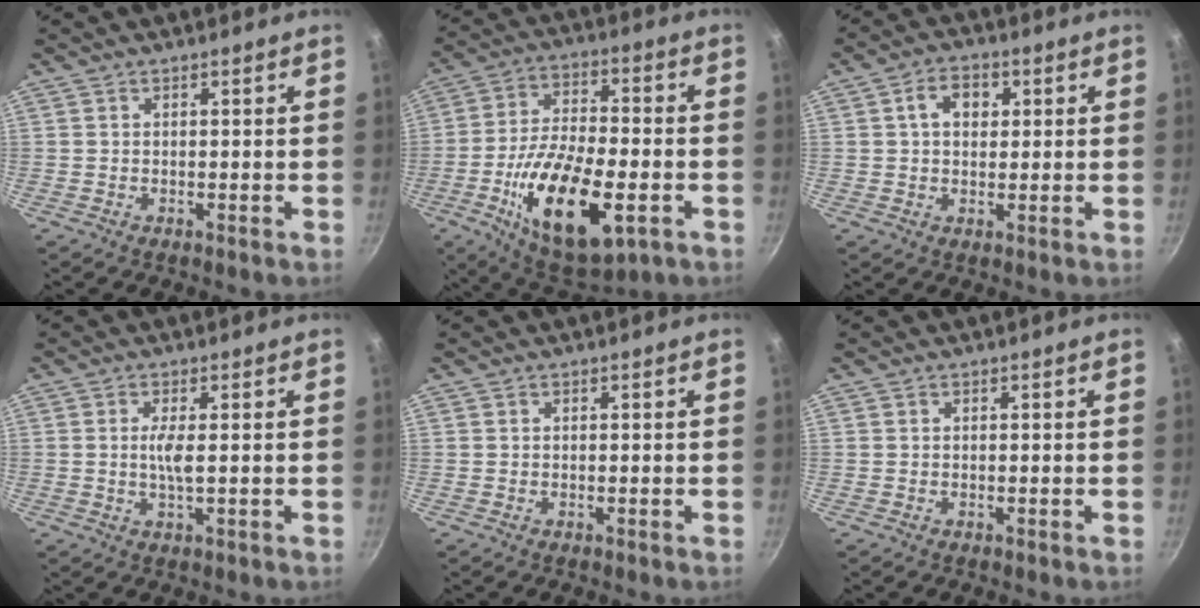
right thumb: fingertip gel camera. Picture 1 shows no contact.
{"total": 21.9, "force": [-7.1, 9.7, 18.3], "torque": [-0.302, 0.018, -0.113]}
{"total": 6.0, "force": [1.5, 4.2, 3.9], "torque": [-0.044, 0.007, 0.019]}
{"total": 3.1, "force": [0.2, 0.5, 3.1], "torque": [-0.067, -0.003, 0.005]}
{"total": 0.0}
{"total": 0.0}